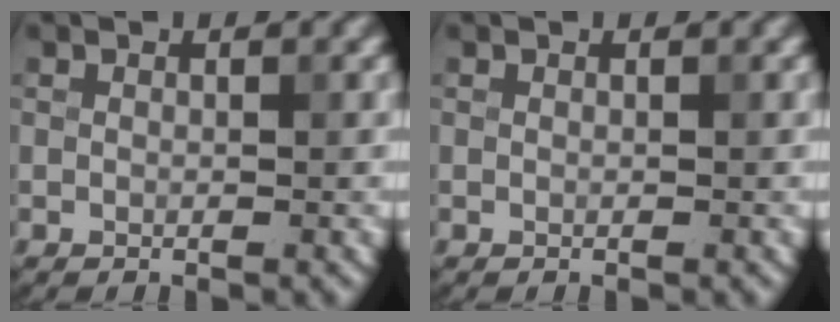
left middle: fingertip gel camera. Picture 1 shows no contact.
{"total": 0.0}